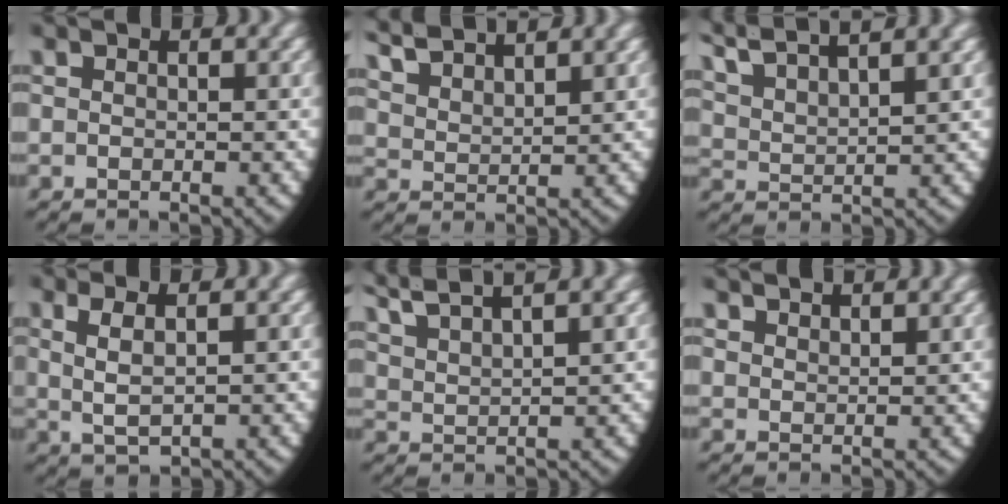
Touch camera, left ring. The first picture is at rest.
{"total": 4.3, "force": [3.7, 1.5, 1.7], "torque": [-0.050, -0.001, 0.071]}
{"total": 5.7, "force": [4.4, 2.1, 2.8], "torque": [-0.079, 0.002, 0.079]}
{"total": 3.1, "force": [0.6, 1.4, 2.7], "torque": [-0.061, -0.006, 0.024]}
{"total": 4.9, "force": [4.2, 1.2, 2.3], "torque": [-0.064, 0.004, 0.078]}
{"total": 2.4, "force": [2.4, -0.3, 0.2], "torque": [-0.005, -0.002, 0.048]}